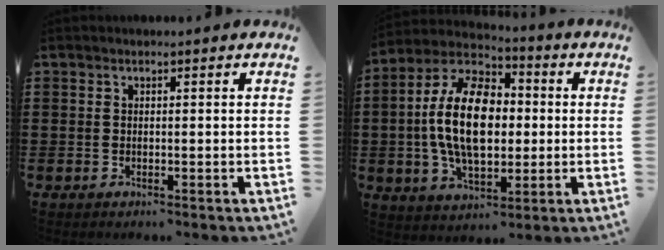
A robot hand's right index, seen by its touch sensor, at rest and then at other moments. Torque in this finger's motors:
{"motor_torque": [2.14, 0.00, 0.76, 0.15]}